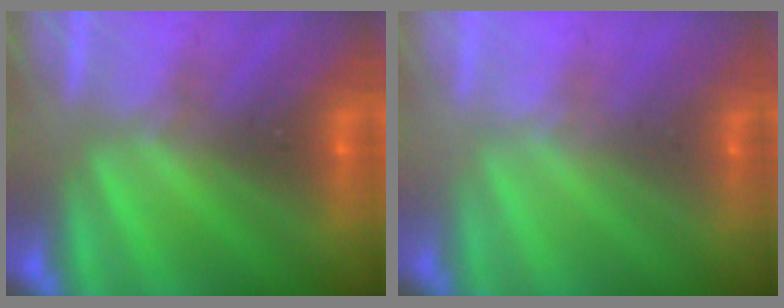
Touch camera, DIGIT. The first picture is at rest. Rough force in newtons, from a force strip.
{"total": 2.3}